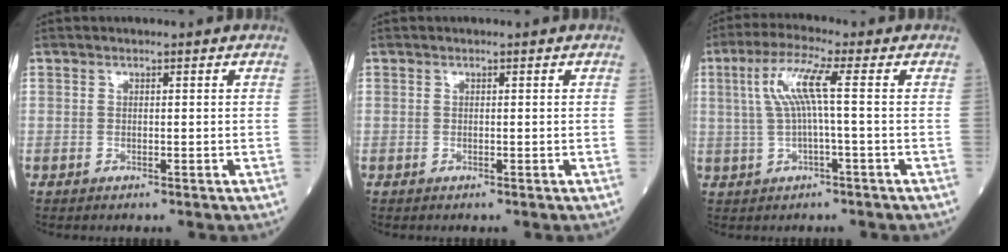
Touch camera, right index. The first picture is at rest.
{"total": 0.0}
{"total": 6.8, "force": [1.0, -0.3, 6.7], "torque": [-0.138, 0.020, 0.022]}